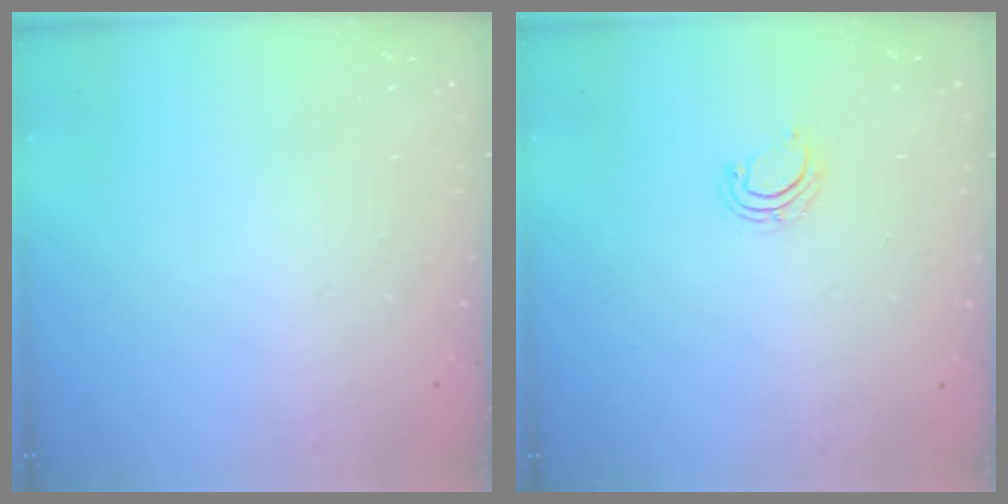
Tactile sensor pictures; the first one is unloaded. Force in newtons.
{"total": 5.0, "press": 4.9, "slide": 1.0}